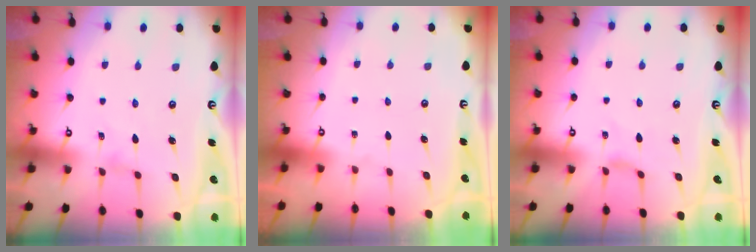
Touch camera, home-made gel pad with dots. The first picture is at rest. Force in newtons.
{"total": 0.0}
{"total": 0.0}